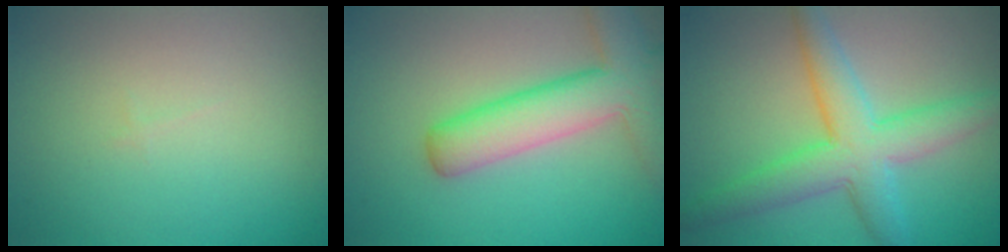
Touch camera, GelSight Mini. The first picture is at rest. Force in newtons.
{"total": 6.9, "press": 6.9, "slide": 0.5}
{"total": 6.3, "press": 6.3, "slide": 0.0}